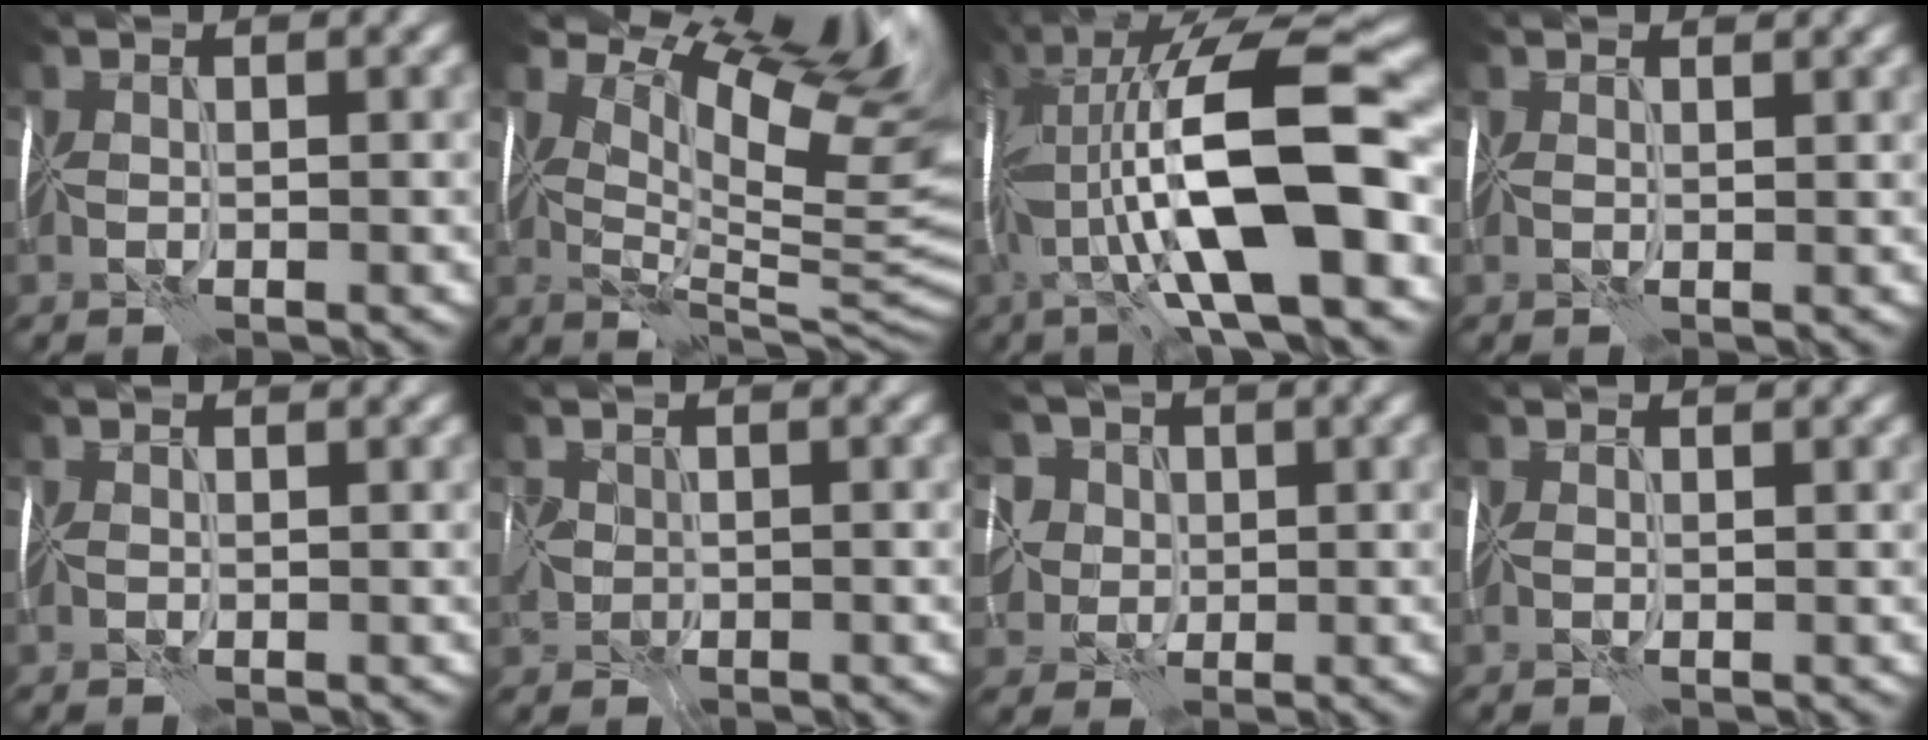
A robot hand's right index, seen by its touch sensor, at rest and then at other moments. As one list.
[{"total": 14.9, "force": [9.1, 6.0, 10.2], "torque": [-0.149, 0.034, 0.151]}, {"total": 14.0, "force": [-1.6, 4.3, 13.2], "torque": [-0.259, 0.048, -0.020]}, {"total": 1.8, "force": [1.6, 0.7, 0.4], "torque": [0.001, 0.016, 0.009]}, {"total": 0.7, "force": [0.6, 0.1, -0.4], "torque": [0.009, 0.008, 0.005]}, {"total": 1.3, "force": [-0.5, 1.1, -0.5], "torque": [-0.005, 0.005, 0.004]}, {"total": 5.6, "force": [1.7, 5.1, 1.3], "torque": [-0.023, 0.034, 0.008]}, {"total": 1.1, "force": [1.0, 0.4, 0.1], "torque": [0.006, 0.010, 0.006]}]